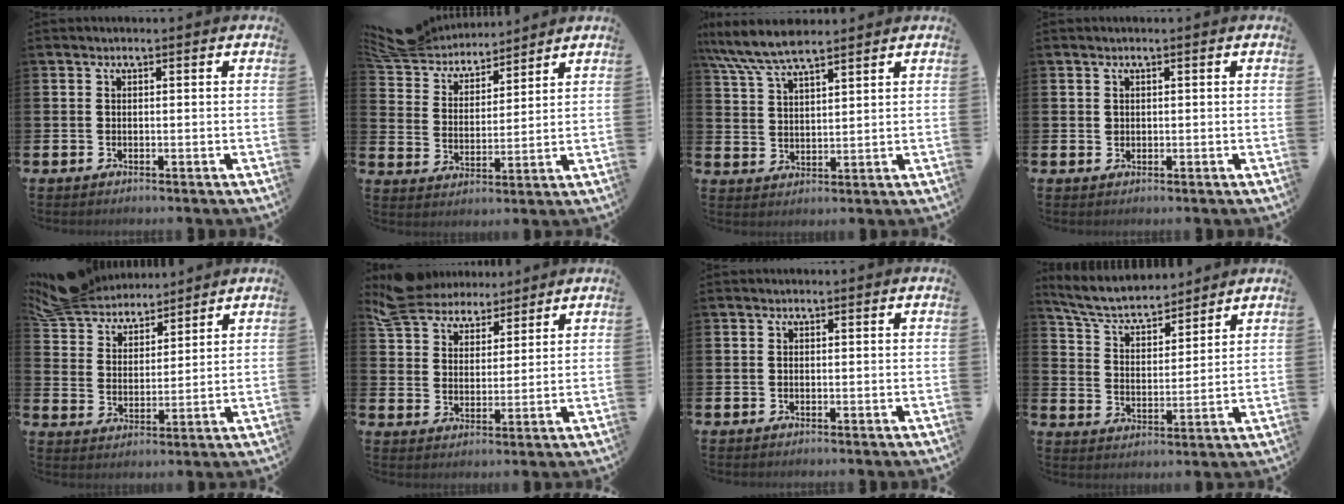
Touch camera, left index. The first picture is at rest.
{"total": 7.4, "force": [7.1, 1.8, 0.9], "torque": [-0.056, -0.041, 0.129]}
{"total": 7.7, "force": [6.8, 1.6, 3.0], "torque": [-0.083, -0.021, 0.126]}
{"total": 0.9, "force": [0.6, 0.7, 0.1], "torque": [0.009, 0.000, 0.009]}
{"total": 6.9, "force": [6.7, 1.9, 0.4], "torque": [-0.044, -0.038, 0.122]}
{"total": 6.4, "force": [5.9, 2.5, 0.0], "torque": [-0.027, -0.027, 0.110]}
{"total": 0.0}
{"total": 6.4, "force": [5.9, 1.6, 1.9], "torque": [-0.065, -0.038, 0.100]}